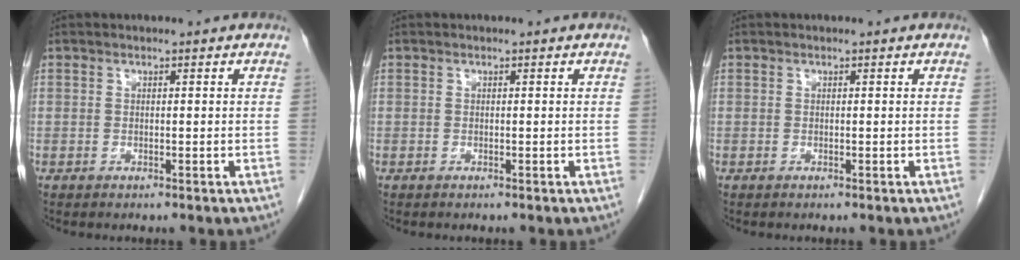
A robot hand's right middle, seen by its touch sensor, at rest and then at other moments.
{"total": 0.0}
{"total": 0.0}